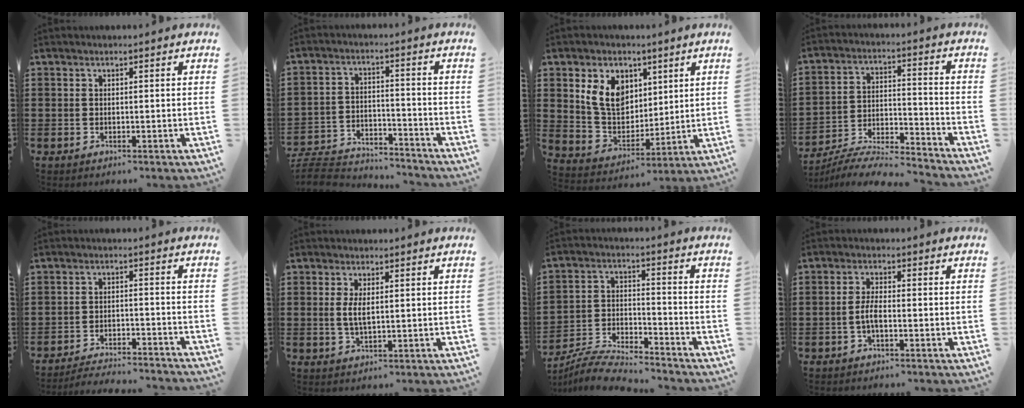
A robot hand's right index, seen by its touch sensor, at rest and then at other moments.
{"total": 6.9, "force": [-6.7, 0.9, 1.4], "torque": [-0.044, 0.004, -0.135]}
{"total": 8.4, "force": [3.5, 6.3, 4.3], "torque": [-0.111, 0.012, 0.065]}
{"total": 6.8, "force": [-6.4, 0.7, 2.0], "torque": [-0.045, -0.003, -0.130]}
{"total": 3.5, "force": [-3.5, 0.0, 0.4], "torque": [-0.013, 0.002, -0.074]}
{"total": 3.1, "force": [0.5, 1.1, 2.9], "torque": [-0.065, 0.001, 0.004]}
{"total": 6.3, "force": [-6.2, 0.3, 1.2], "torque": [-0.038, -0.001, -0.124]}
{"total": 3.1, "force": [-0.9, 1.0, 2.9], "torque": [-0.066, 0.000, -0.022]}